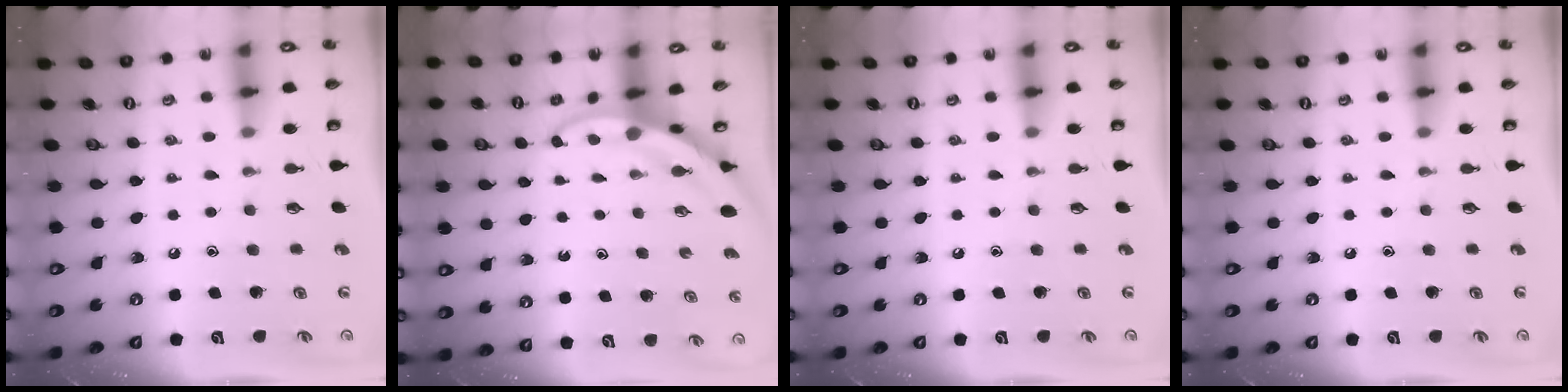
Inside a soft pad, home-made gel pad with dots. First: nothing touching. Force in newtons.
{"total": 3.4, "press": 3.4, "slide": 0.2}
{"total": 0.0}
{"total": 0.0}